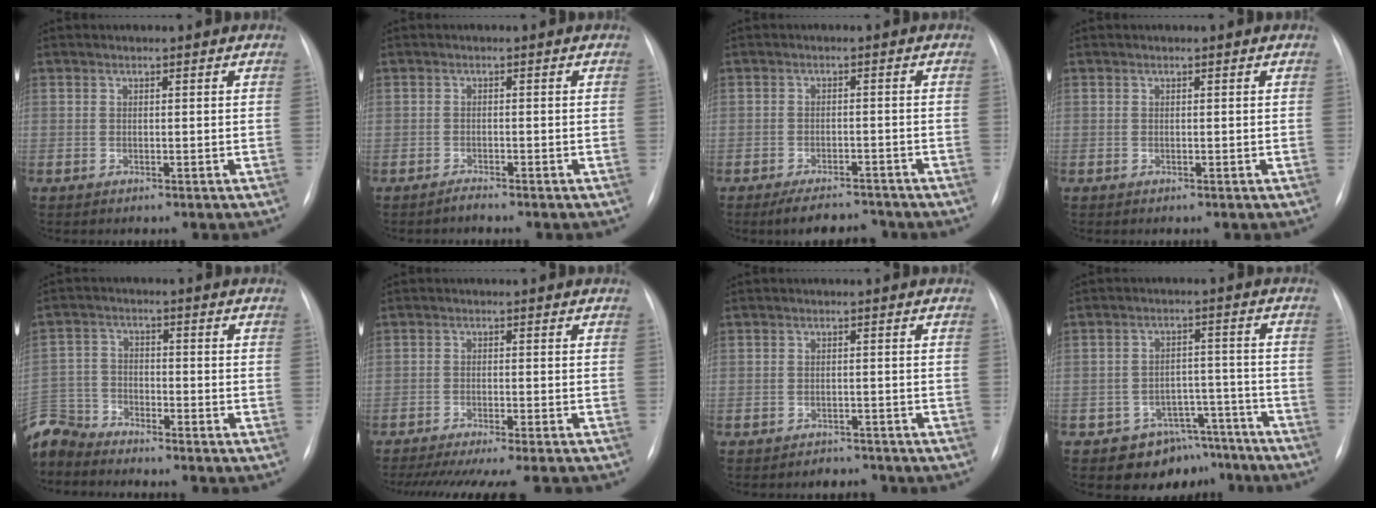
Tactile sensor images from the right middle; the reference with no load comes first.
{"total": 0.9, "force": [-0.9, -0.1, 0.2], "torque": [-0.005, -0.002, -0.014]}
{"total": 5.6, "force": [-4.9, 1.6, 2.1], "torque": [-0.033, -0.010, -0.073]}
{"total": 0.0}
{"total": 7.6, "force": [-7.4, 1.5, 0.1], "torque": [-0.011, 0.002, -0.155]}
{"total": 15.0, "force": [-13.3, 0.3, 7.0], "torque": [-0.107, -0.039, -0.183]}
{"total": 2.0, "force": [-1.8, 0.8, -0.4], "torque": [0.001, -0.001, -0.024]}
{"total": 9.5, "force": [-7.6, 5.5, 1.5], "torque": [0.013, 0.062, -0.103]}